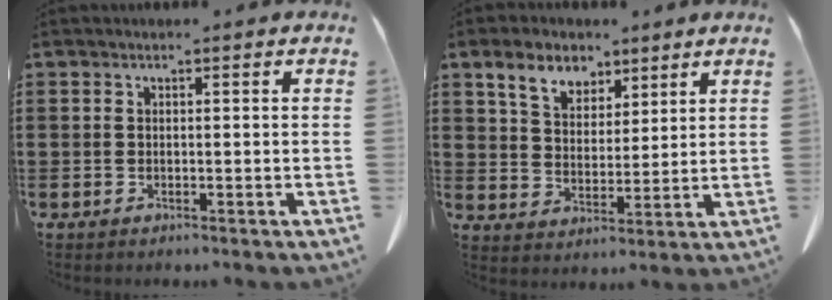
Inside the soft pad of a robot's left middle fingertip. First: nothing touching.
{"total": 6.9, "force": [4.9, 4.1, 2.7], "torque": [-0.069, 0.001, 0.089]}